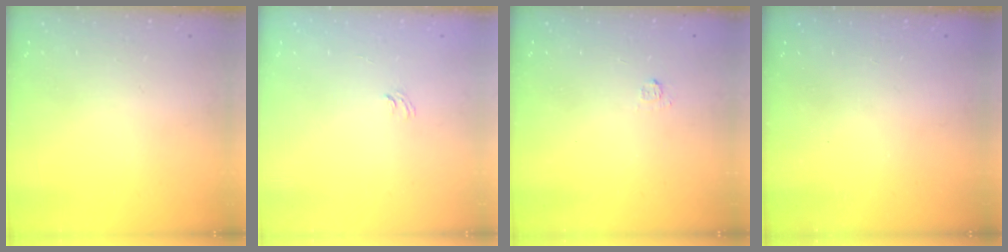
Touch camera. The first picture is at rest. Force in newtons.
{"total": 1.6, "press": 1.2, "slide": 1.0}
{"total": 2.2, "press": 2.0, "slide": 0.9}
{"total": 2.4, "press": 2.3, "slide": 0.8}